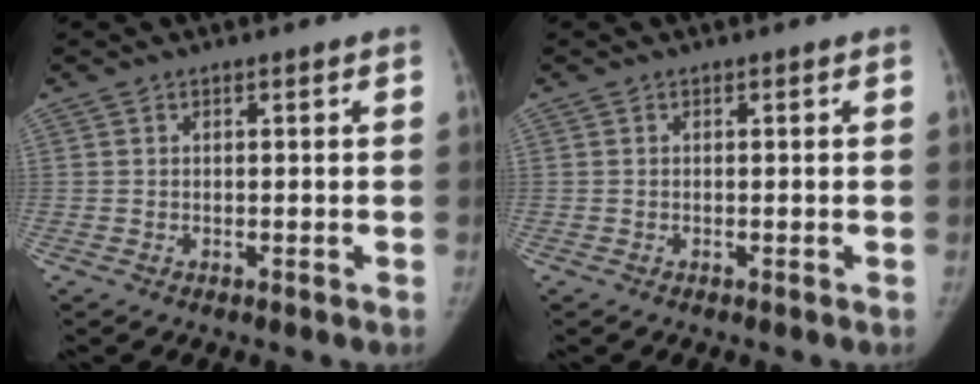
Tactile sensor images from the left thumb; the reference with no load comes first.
{"total": 0.0}